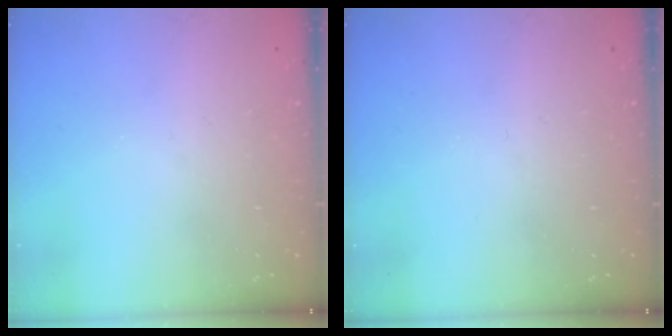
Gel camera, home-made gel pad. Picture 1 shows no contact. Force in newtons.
{"total": 0.0}